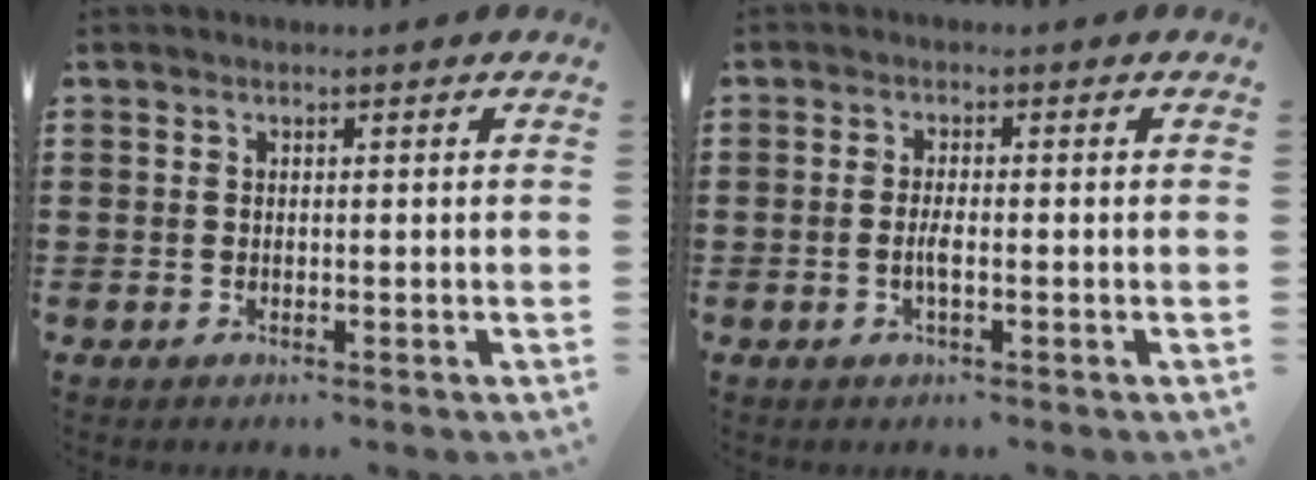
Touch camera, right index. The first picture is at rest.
{"total": 2.4, "force": [-0.6, 0.5, 2.3], "torque": [-0.050, -0.002, -0.013]}